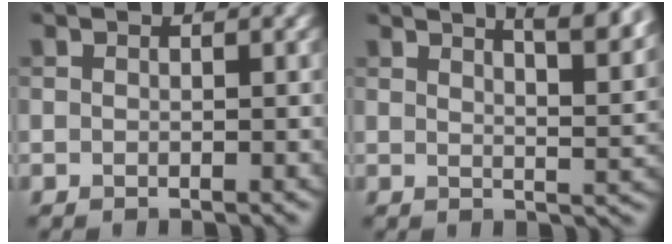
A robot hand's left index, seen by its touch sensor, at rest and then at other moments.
{"total": 8.3, "force": [5.7, 2.7, 5.4], "torque": [-0.026, 0.031, 0.043]}